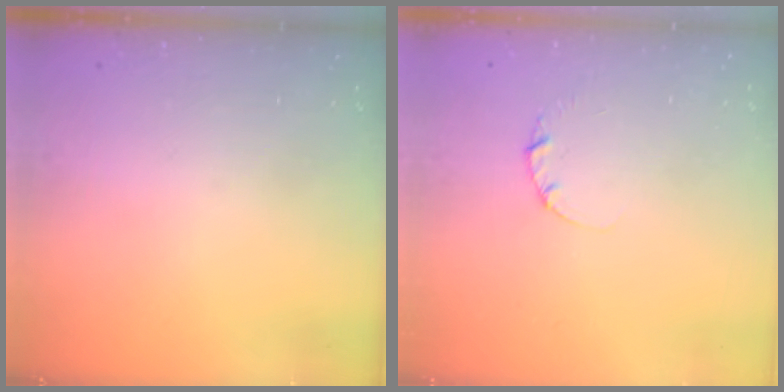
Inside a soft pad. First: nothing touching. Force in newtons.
{"total": 1.3, "press": 1.3, "slide": 0.2}